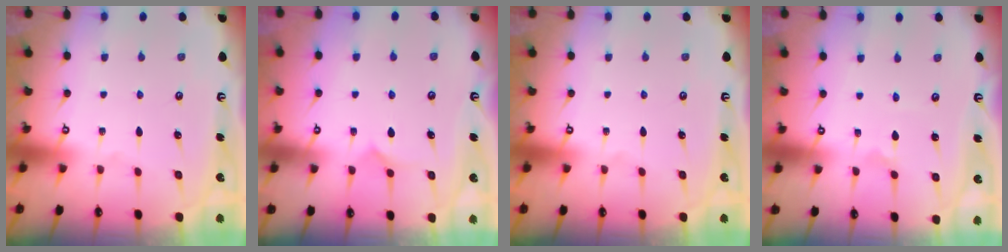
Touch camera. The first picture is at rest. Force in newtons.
{"total": 6.0, "press": 6.0, "slide": 0.3}
{"total": 0.0}
{"total": 0.8, "press": 0.8, "slide": 0.2}